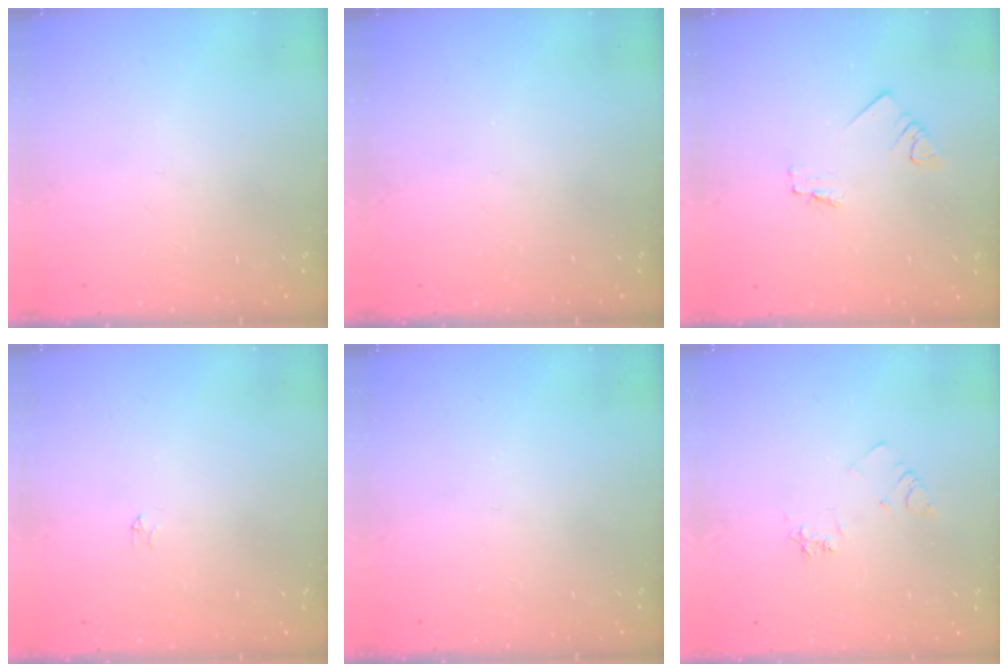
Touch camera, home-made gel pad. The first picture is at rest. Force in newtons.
{"total": 0.0}
{"total": 1.2, "press": 1.2, "slide": 0.1}
{"total": 2.2, "press": 2.2, "slide": 0.3}
{"total": 0.0}
{"total": 4.6, "press": 4.6, "slide": 0.5}